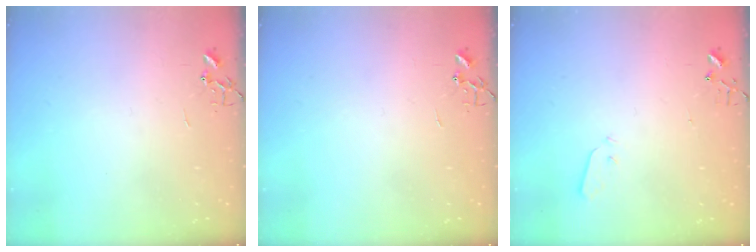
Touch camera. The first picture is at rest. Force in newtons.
{"total": 0.0}
{"total": 2.9, "press": 2.8, "slide": 0.8}